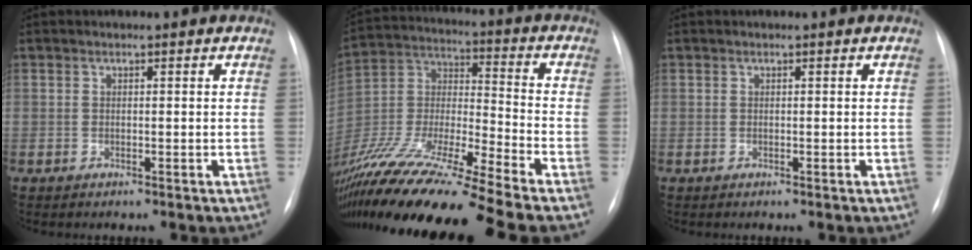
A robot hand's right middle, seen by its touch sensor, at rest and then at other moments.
{"total": 25.7, "force": [-20.8, -0.2, 15.1], "torque": [-0.308, -0.047, -0.381]}
{"total": 0.0}